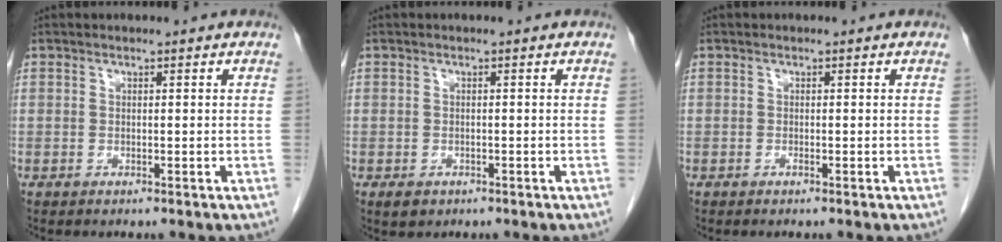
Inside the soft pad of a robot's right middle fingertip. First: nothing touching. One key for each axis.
{"total": 1.7, "fx": -0.9, "fy": 1.2, "fz": 0.8, "tx": -0.014, "ty": 0.001, "tz": -0.005}
{"total": 0.0}